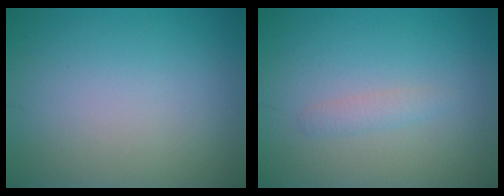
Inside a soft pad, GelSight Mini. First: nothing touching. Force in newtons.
{"total": 1.1, "press": 1.1, "slide": 0.0}